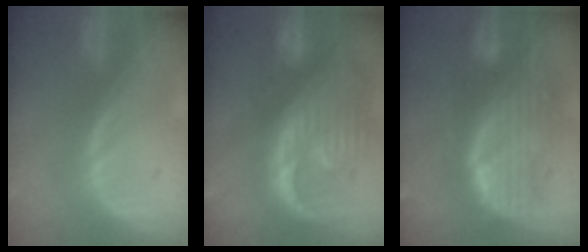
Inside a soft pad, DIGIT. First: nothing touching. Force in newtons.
{"total": 13.4, "press": 11.5, "slide": 6.8}
{"total": 10.6, "press": 9.1, "slide": 5.4}